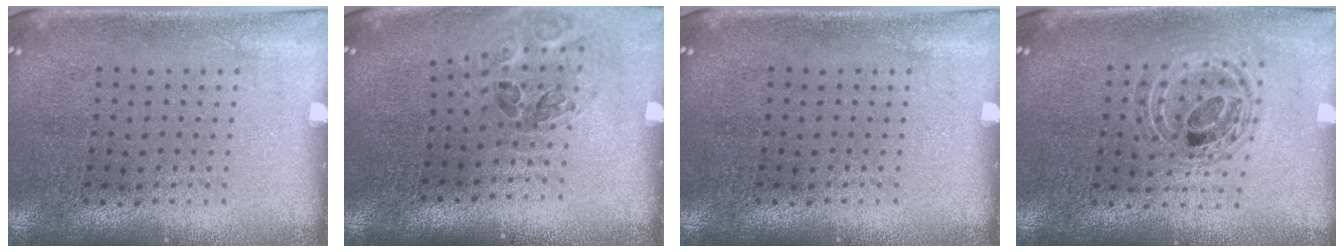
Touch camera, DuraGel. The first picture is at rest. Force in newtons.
{"total": 1.2, "press": 1.1, "slide": 0.4}
{"total": 0.0}
{"total": 0.9, "press": 0.9, "slide": 0.2}